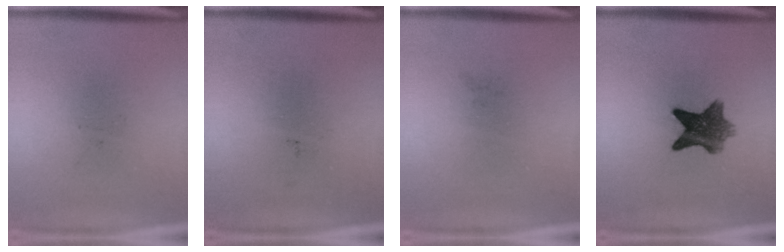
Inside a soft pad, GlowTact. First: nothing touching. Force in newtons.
{"total": 0.0}
{"total": 0.0}
{"total": 7.8}